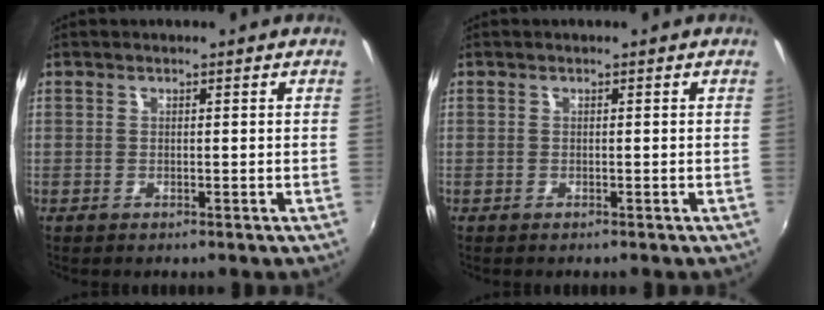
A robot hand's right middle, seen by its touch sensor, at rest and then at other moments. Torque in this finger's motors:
{"motor_torque": [0.26, -0.48, 0.06, 0.05]}